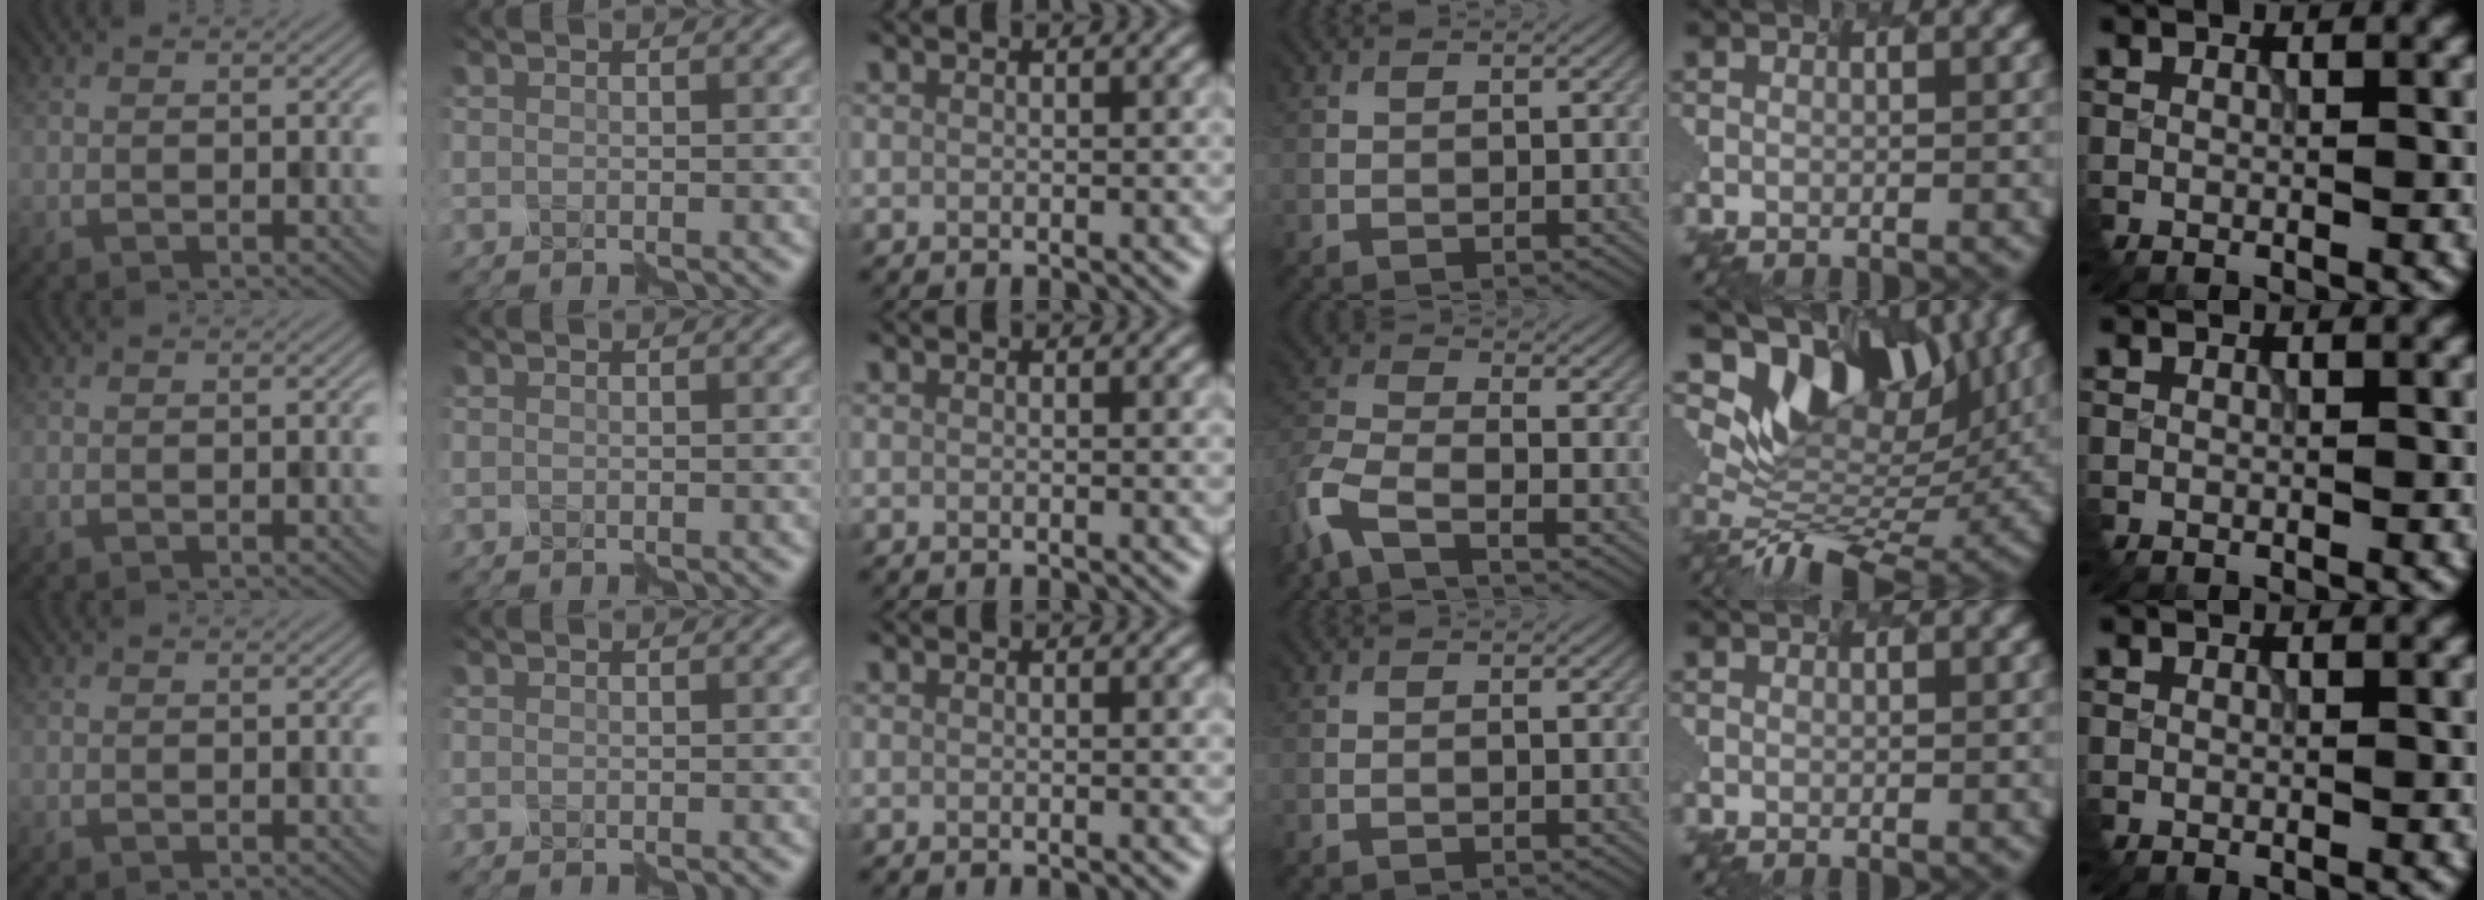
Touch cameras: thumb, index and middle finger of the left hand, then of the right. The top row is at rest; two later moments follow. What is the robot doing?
{"motion": "assemble", "object": "spray bottle"}